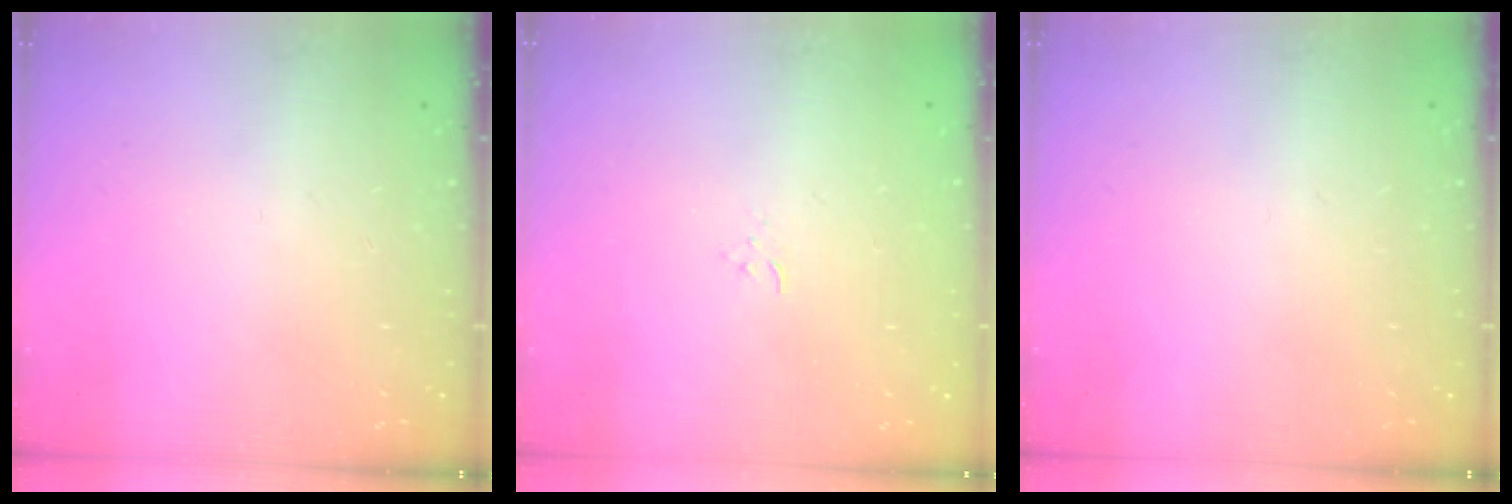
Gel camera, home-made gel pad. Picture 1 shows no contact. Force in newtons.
{"total": 2.4, "press": 2.4, "slide": 0.3}
{"total": 0.0}